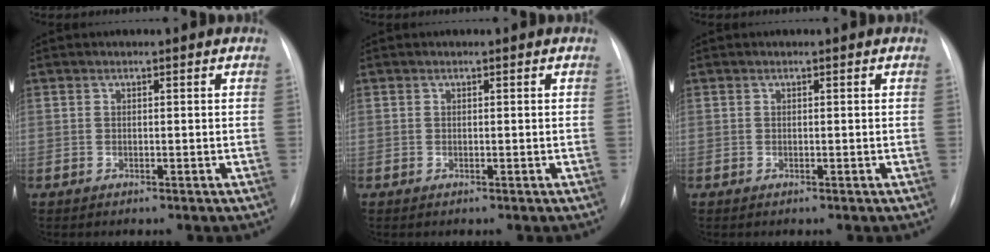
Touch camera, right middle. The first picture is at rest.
{"total": 0.0}
{"total": 0.0}